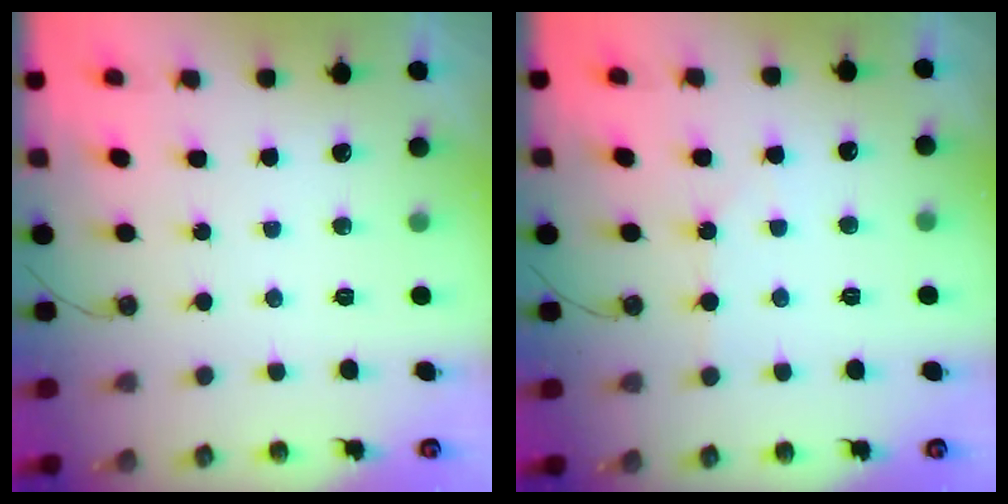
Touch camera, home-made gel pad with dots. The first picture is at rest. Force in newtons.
{"total": 2.8, "press": 2.7, "slide": 0.5}